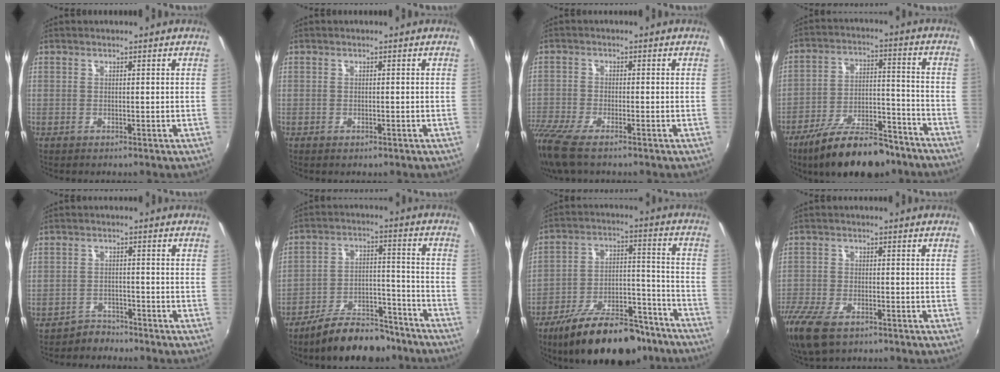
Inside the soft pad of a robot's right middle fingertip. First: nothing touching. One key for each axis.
{"total": 0.6, "fx": -0.4, "fy": 0.3, "fz": 0.3, "tx": -0.005, "ty": -0.002, "tz": -0.007}
{"total": 9.4, "fx": -6.9, "fy": 2.4, "fz": 5.9, "tx": -0.146, "ty": -0.042, "tz": -0.134}
{"total": 17.7, "fx": -13.3, "fy": 6.7, "fz": 9.5, "tx": -0.169, "ty": 0.004, "tz": -0.200}
{"total": 3.1, "fx": -2.7, "fy": 1.3, "fz": -0.6, "tx": 0.008, "ty": 0.011, "tz": -0.048}
{"total": 13.4, "fx": -10.8, "fy": 5.5, "fz": 5.7, "tx": -0.101, "ty": 0.030, "tz": -0.154}
{"total": 21.4, "fx": -15.9, "fy": 8.9, "fz": 11.1, "tx": -0.192, "ty": 0.016, "tz": -0.228}
{"total": 13.3, "fx": -8.6, "fy": 6.3, "fz": 7.9, "tx": -0.204, "ty": -0.046, "tz": -0.159}